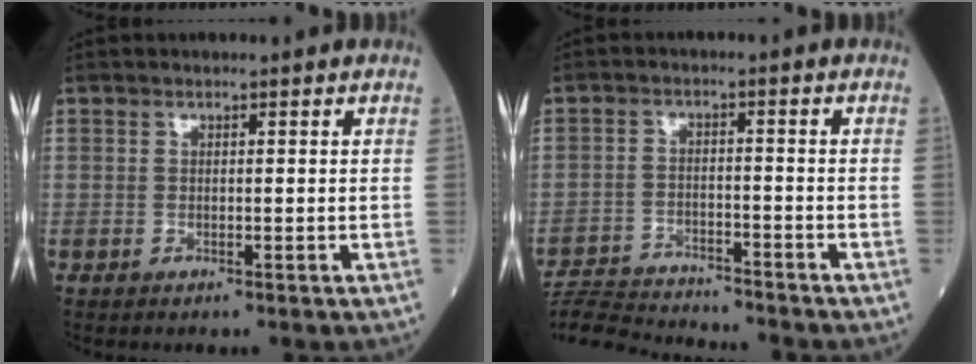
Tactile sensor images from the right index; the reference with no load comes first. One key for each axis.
{"total": 10.8, "fx": -10.6, "fy": 0.0, "fz": 2.0, "tx": -0.037, "ty": -0.001, "tz": -0.178}